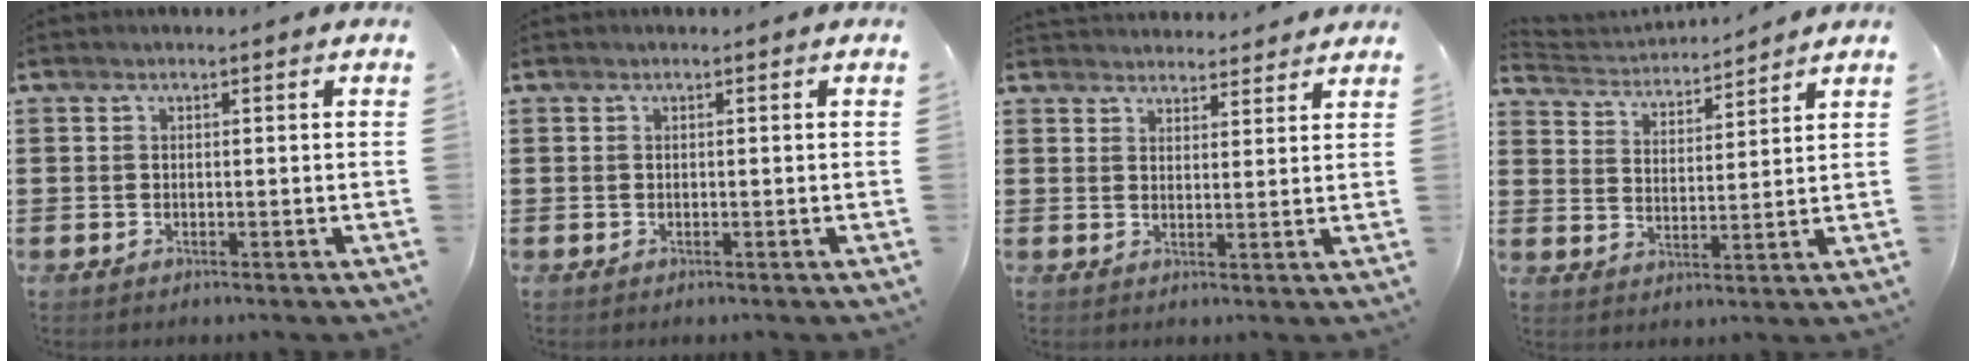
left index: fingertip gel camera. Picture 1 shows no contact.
{"total": 0.0}
{"total": 3.3, "force": [3.3, 0.4, -0.1], "torque": [-0.009, -0.013, 0.064]}
{"total": 3.2, "force": [3.2, 0.3, -0.1], "torque": [-0.019, -0.025, 0.053]}